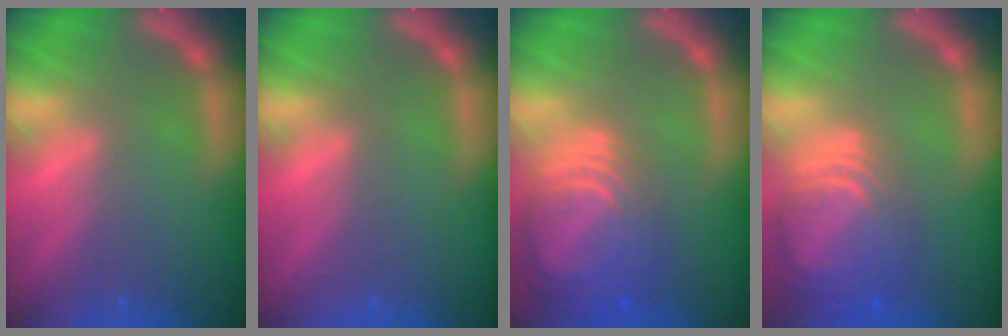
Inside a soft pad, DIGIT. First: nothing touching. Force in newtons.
{"total": 0.0}
{"total": 10.0}
{"total": 9.0}